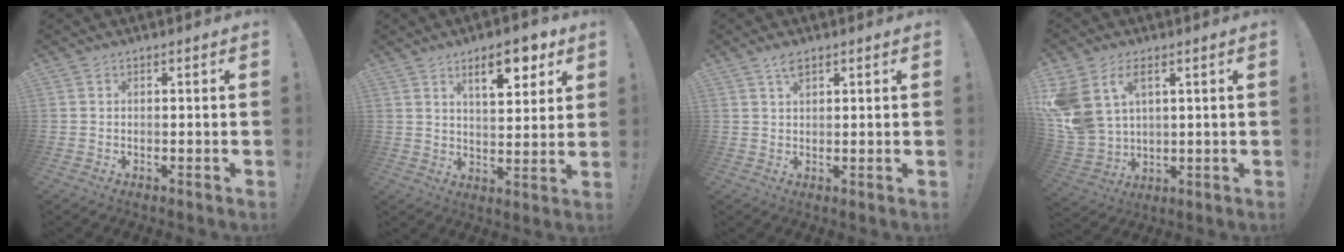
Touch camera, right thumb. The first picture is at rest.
{"total": 10.5, "force": [5.8, 3.9, 7.8], "torque": [-0.106, -0.021, 0.096]}
{"total": 3.2, "force": [1.9, 1.2, 2.2], "torque": [-0.038, -0.005, 0.032]}
{"total": 11.8, "force": [5.3, 7.4, 7.4], "torque": [-0.170, -0.029, 0.104]}